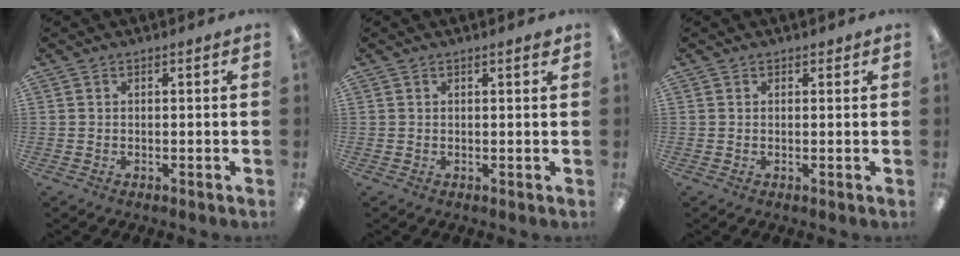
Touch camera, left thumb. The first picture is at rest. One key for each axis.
{"total": 0.9, "fx": 0.8, "fy": 0.0, "fz": 0.6, "tx": -0.004, "ty": -0.004, "tz": 0.011}
{"total": 0.7, "fx": 0.5, "fy": 0.5, "fz": 0.0, "tx": 0.008, "ty": -0.001, "tz": 0.008}